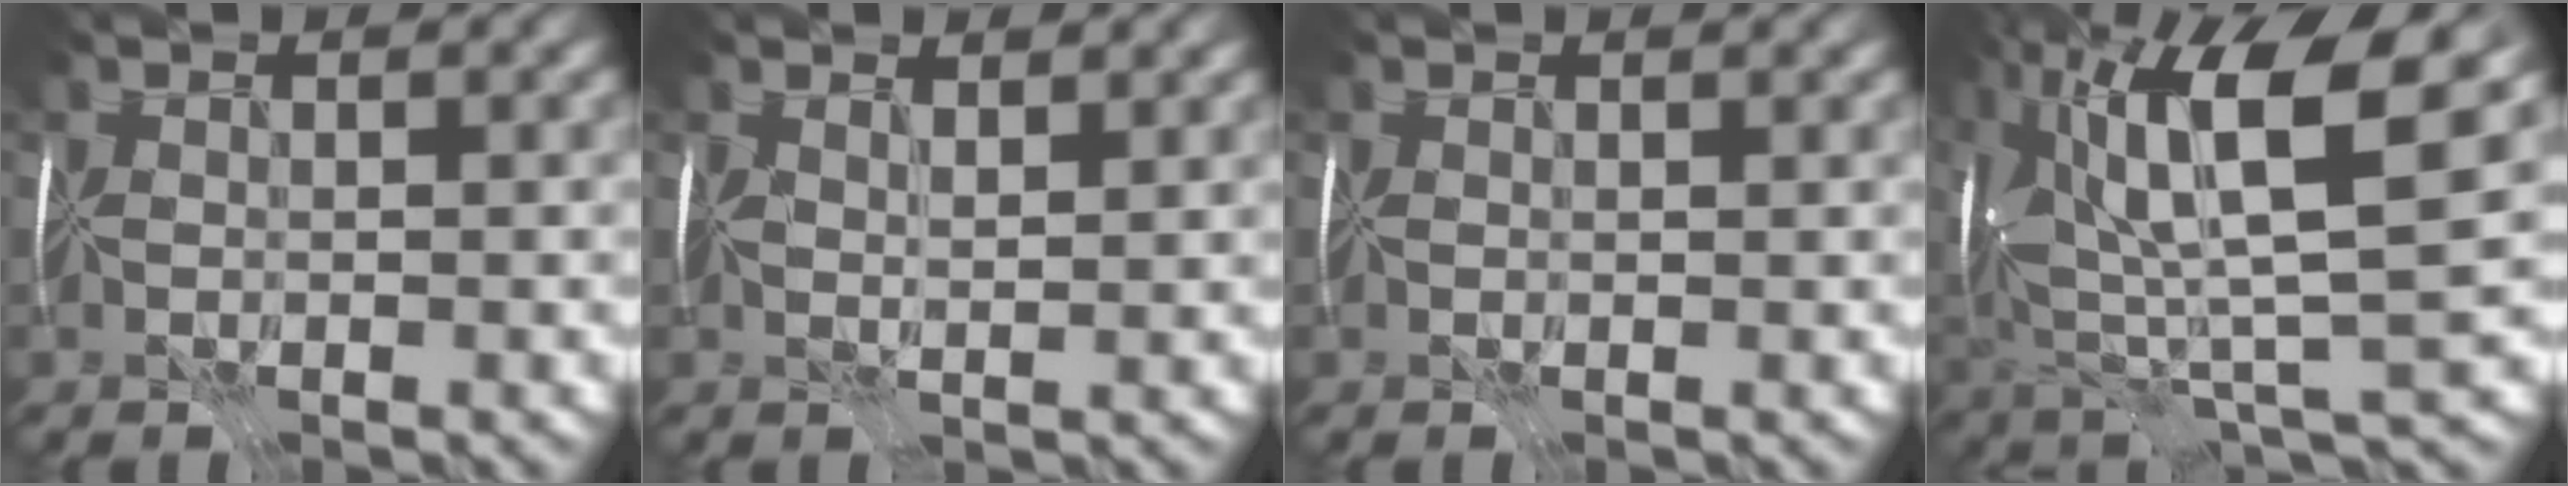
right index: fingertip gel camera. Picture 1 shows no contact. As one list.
[{"total": 1.5, "force": [0.8, 0.4, 1.2], "torque": [-0.021, -0.002, 0.011]}, {"total": 0.6, "force": [0.5, 0.0, 0.3], "torque": [-0.005, -0.001, 0.007]}, {"total": 12.7, "force": [3.6, 3.5, 11.7], "torque": [-0.227, 0.011, 0.063]}]